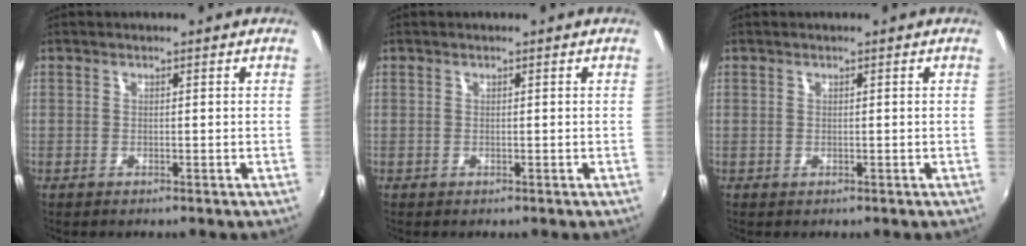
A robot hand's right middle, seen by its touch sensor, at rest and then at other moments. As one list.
[{"total": 0.0}, {"total": 0.0}]